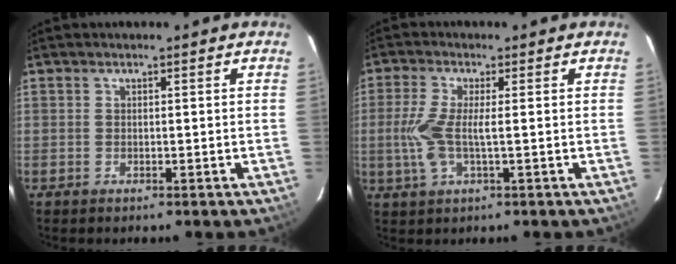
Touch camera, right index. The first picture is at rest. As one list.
[{"total": 6.4, "force": [-0.5, 1.4, 6.3], "torque": [-0.142, 0.000, -0.009]}]